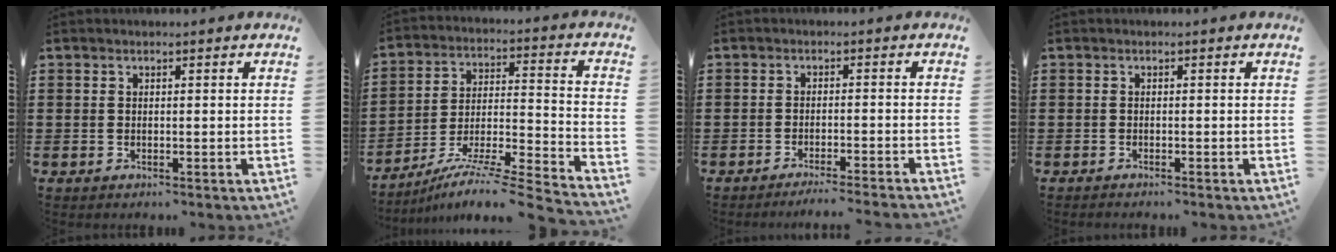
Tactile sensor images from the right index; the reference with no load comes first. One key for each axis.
{"total": 8.6, "fx": -7.5, "fy": -0.3, "fz": 4.3, "tx": -0.070, "ty": -0.004, "tz": -0.153}
{"total": 2.4, "fx": -2.3, "fy": -0.6, "fz": 0.7, "tx": -0.011, "ty": -0.001, "tz": -0.046}
{"total": 0.5, "fx": -0.5, "fy": -0.1, "fz": 0.0, "tx": -0.001, "ty": -0.002, "tz": -0.011}